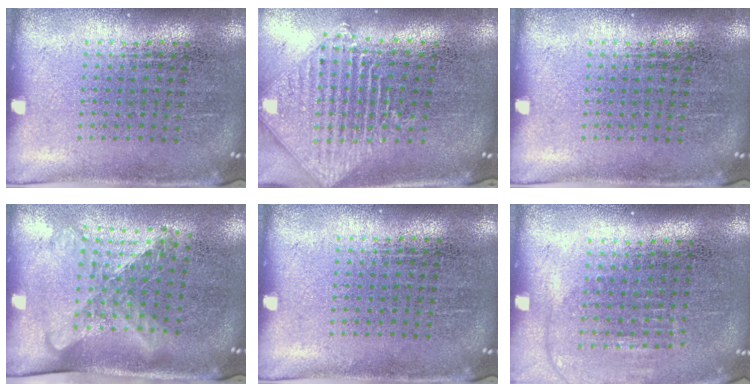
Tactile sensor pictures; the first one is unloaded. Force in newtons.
{"total": 2.2, "press": 1.8, "slide": 1.3}
{"total": 0.0}
{"total": 1.6, "press": 1.2, "slide": 1.0}
{"total": 0.0}
{"total": 1.3, "press": 1.2, "slide": 0.5}